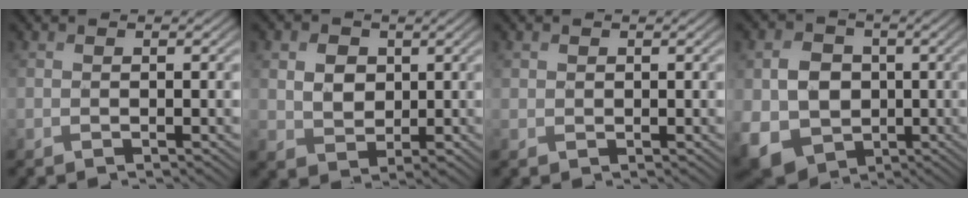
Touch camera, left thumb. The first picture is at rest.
{"total": 4.9, "force": [1.3, 3.9, 2.8], "torque": [-0.074, 0.004, 0.014]}
{"total": 0.9, "force": [0.5, 0.7, 0.2], "torque": [-0.004, -0.003, 0.012]}
{"total": 10.6, "force": [-1.6, 9.0, 5.5], "torque": [-0.144, -0.028, -0.033]}